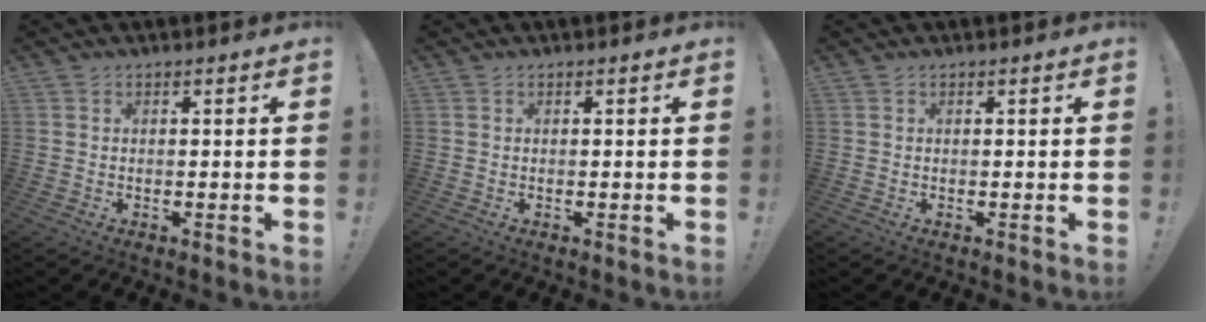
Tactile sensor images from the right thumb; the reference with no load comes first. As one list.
[{"total": 0.0}, {"total": 0.0}]